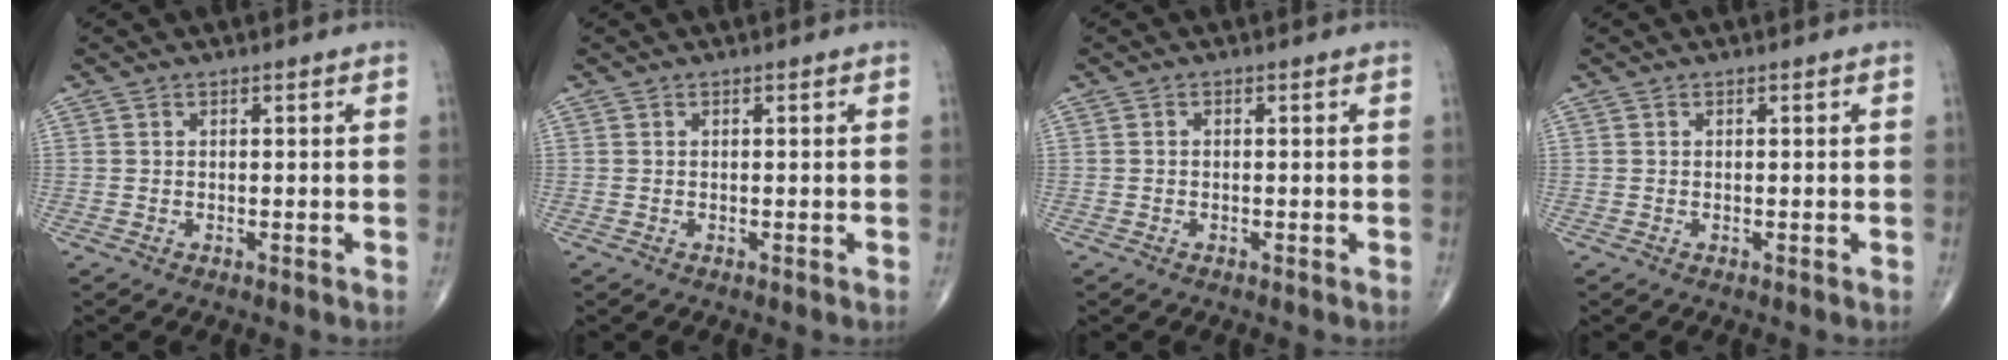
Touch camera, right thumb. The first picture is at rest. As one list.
[{"total": 0.0}, {"total": 0.0}, {"total": 0.0}]